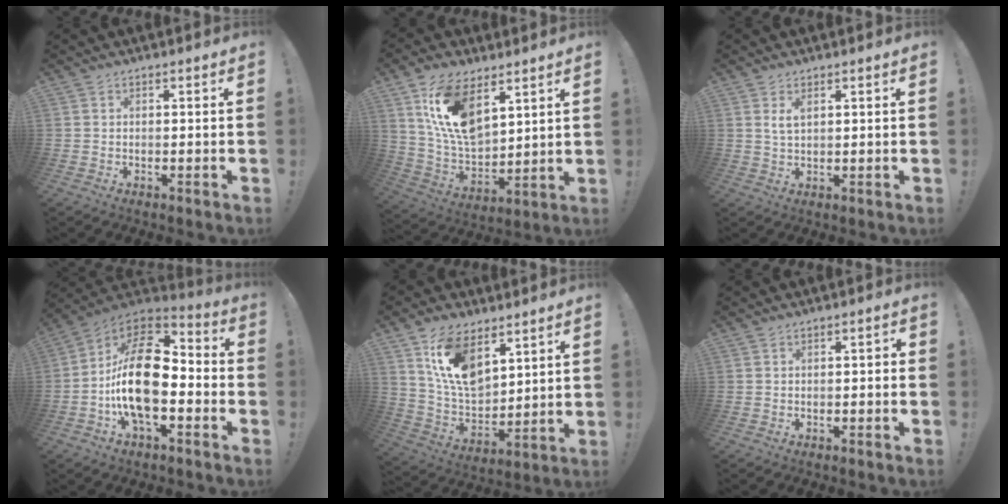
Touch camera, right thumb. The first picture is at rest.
{"total": 16.3, "force": [8.6, 9.0, 10.4], "torque": [-0.216, -0.049, 0.159]}
{"total": 3.0, "force": [1.4, 1.3, 2.3], "torque": [-0.049, 0.001, 0.027]}
{"total": 22.4, "force": [-2.4, 11.9, 18.9], "torque": [-0.350, 0.020, -0.037]}
{"total": 14.6, "force": [8.7, 8.3, 8.4], "torque": [-0.168, -0.052, 0.162]}
{"total": 1.4, "force": [-1.2, 0.4, 0.5], "torque": [-0.011, 0.006, -0.022]}